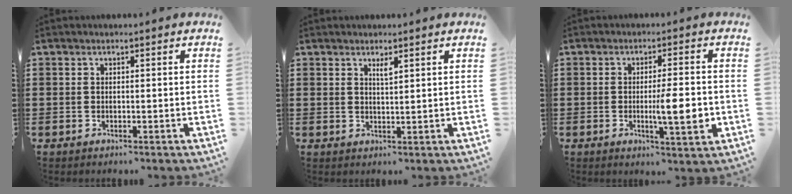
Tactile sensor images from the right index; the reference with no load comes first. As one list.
[{"total": 1.6, "force": [1.2, 0.3, 1.0], "torque": [-0.022, 0.002, 0.020]}, {"total": 7.3, "force": [-1.1, 1.0, 7.1], "torque": [-0.101, -0.013, -0.020]}]